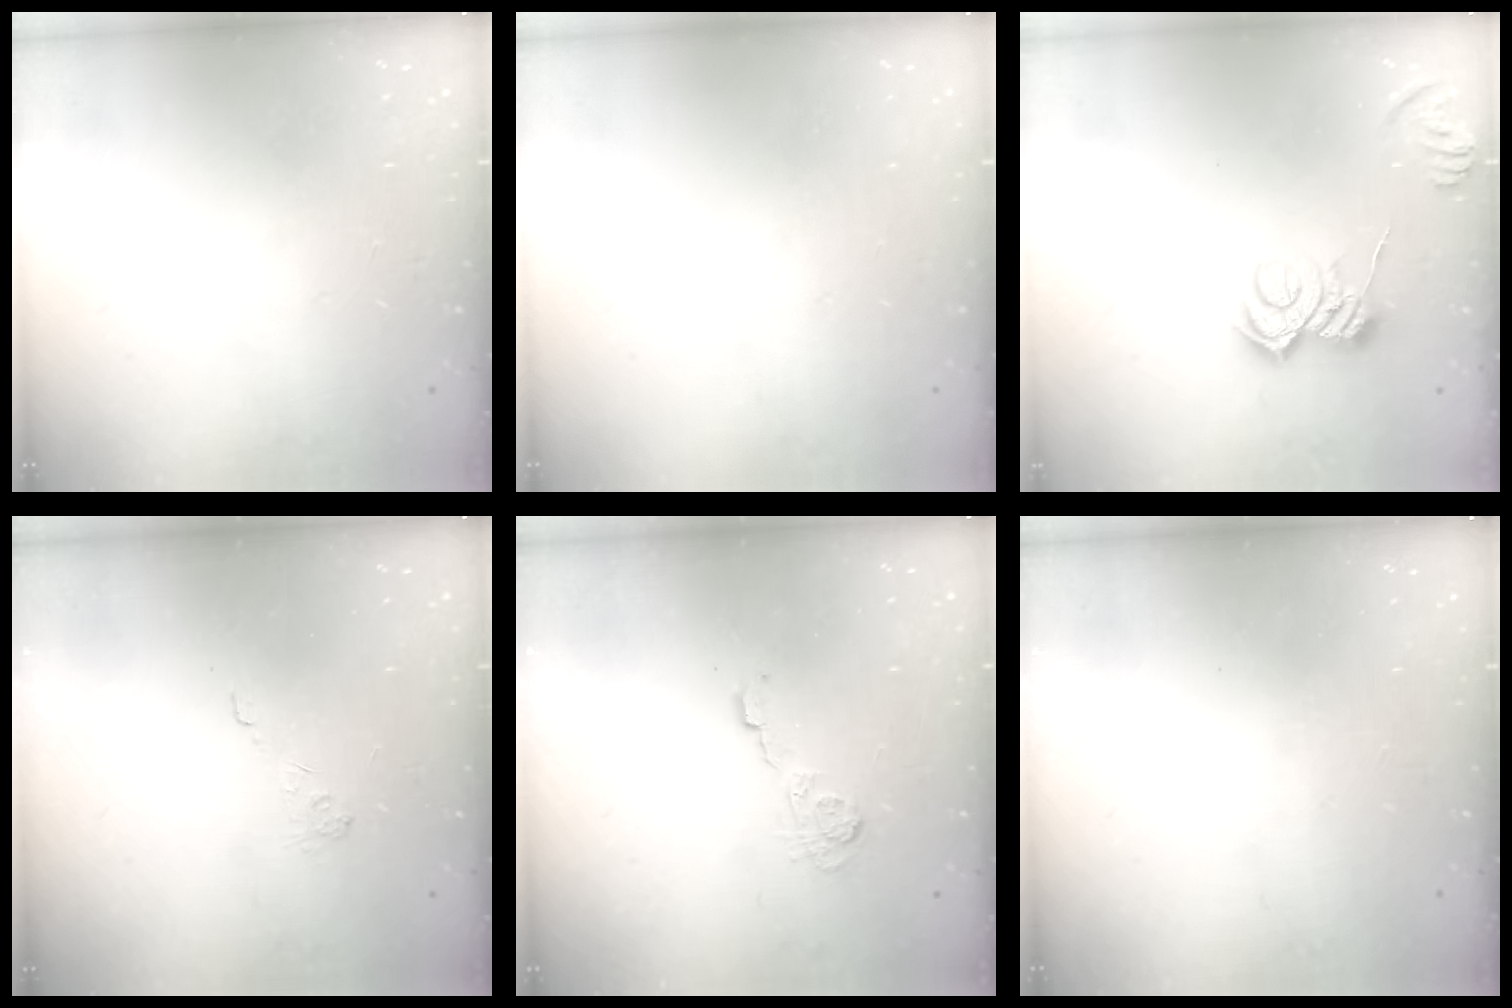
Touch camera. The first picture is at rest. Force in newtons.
{"total": 0.0}
{"total": 8.3, "press": 8.2, "slide": 0.8}
{"total": 2.1, "press": 1.5, "slide": 1.4}
{"total": 4.9, "press": 4.9, "slide": 0.3}
{"total": 2.5, "press": 2.4, "slide": 0.7}